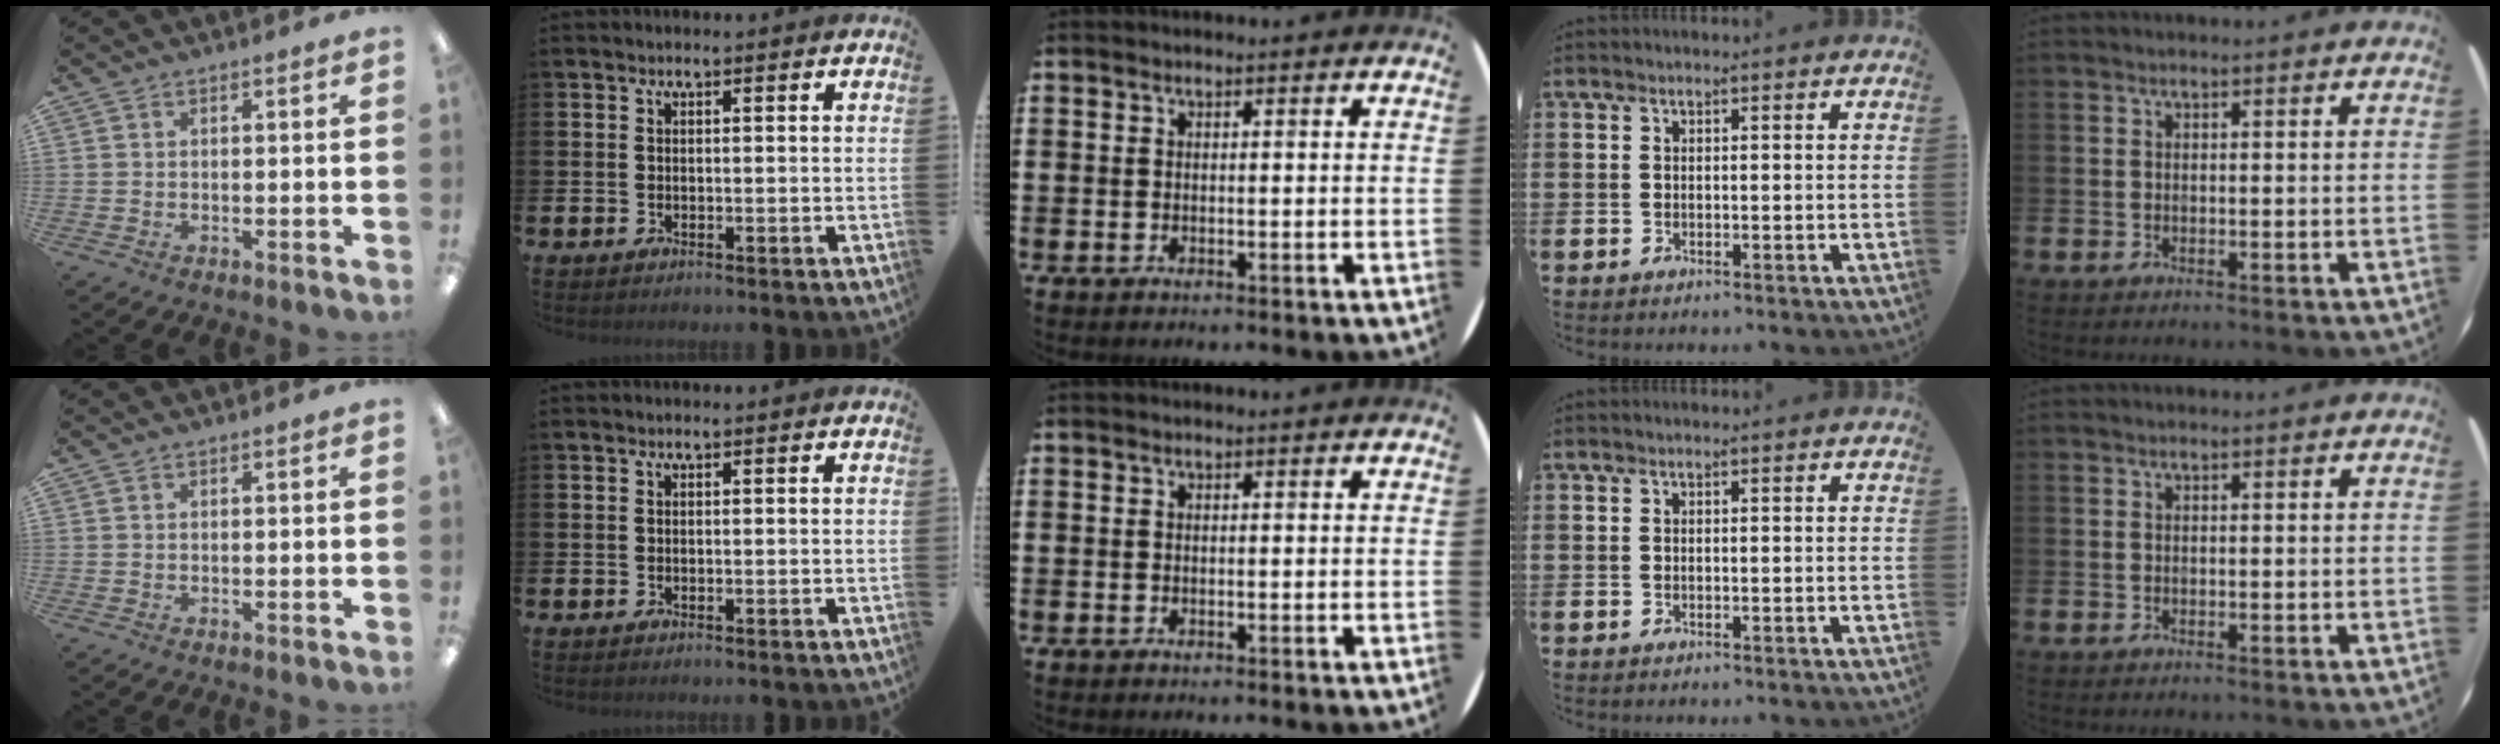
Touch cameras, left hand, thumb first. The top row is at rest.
{}